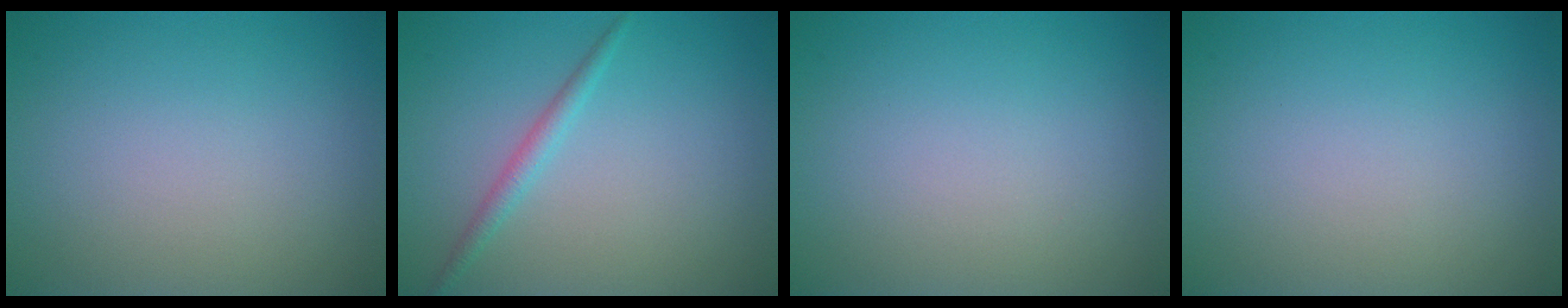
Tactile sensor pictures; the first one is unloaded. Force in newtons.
{"total": 1.5, "press": 1.5, "slide": 0.0}
{"total": 0.0}
{"total": 0.0}